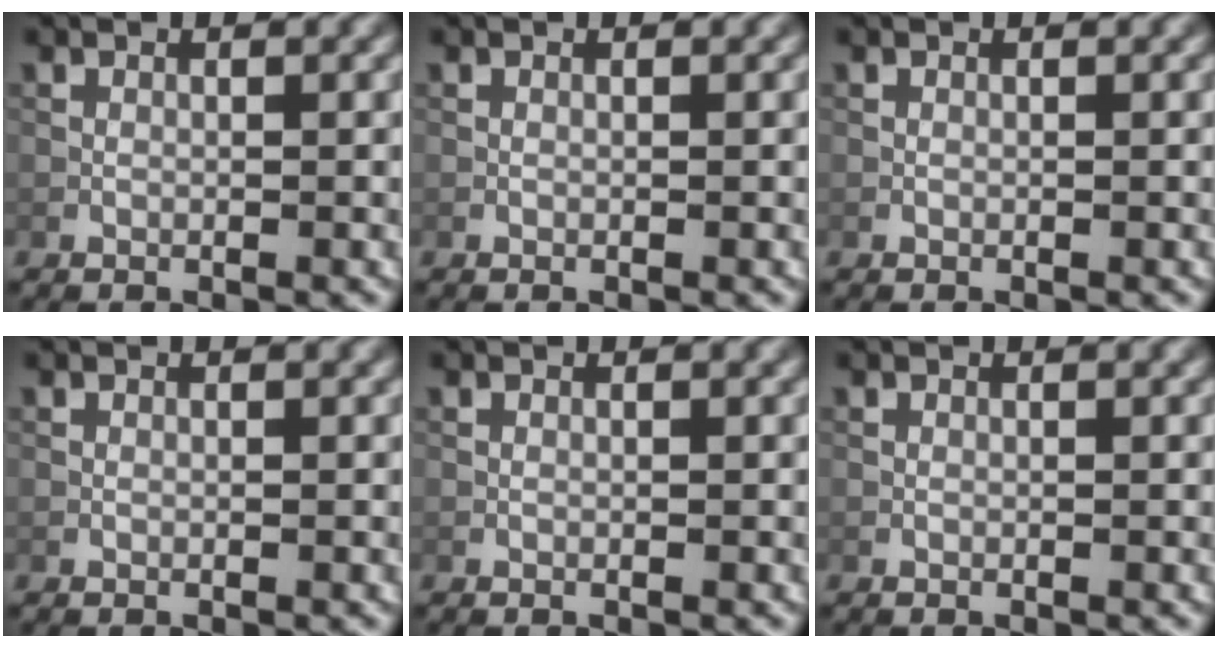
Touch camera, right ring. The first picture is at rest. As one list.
[{"total": 0.0}, {"total": 0.0}, {"total": 0.0}, {"total": 0.0}, {"total": 0.0}]